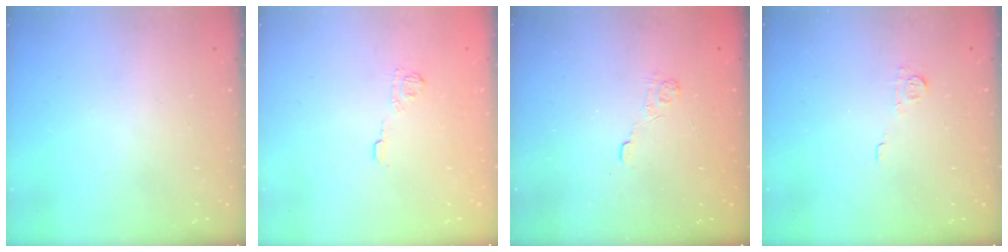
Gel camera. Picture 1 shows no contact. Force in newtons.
{"total": 6.4, "press": 6.3, "slide": 1.5}
{"total": 2.9, "press": 2.4, "slide": 1.5}
{"total": 4.7, "press": 4.7, "slide": 0.7}